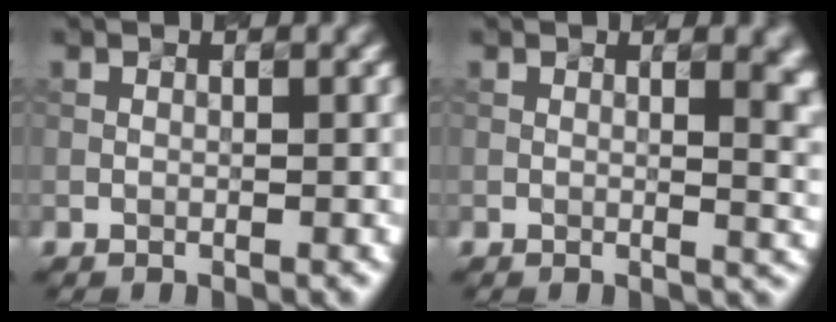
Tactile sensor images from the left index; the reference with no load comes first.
{"total": 5.9, "force": [2.0, 2.9, 4.7], "torque": [-0.018, 0.009, 0.025]}